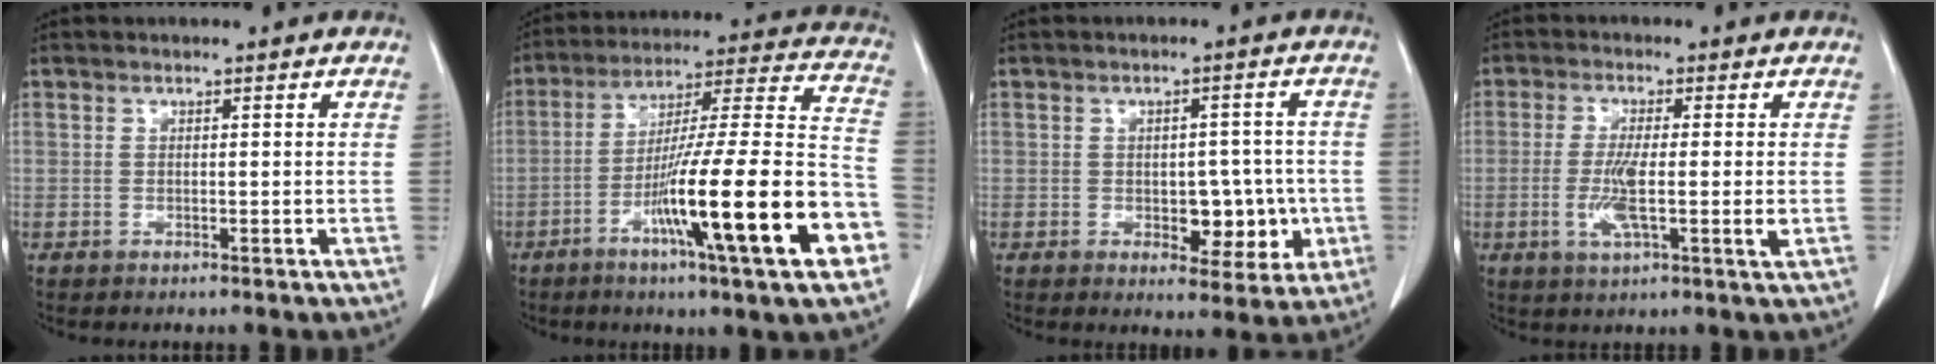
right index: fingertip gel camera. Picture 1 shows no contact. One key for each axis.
{"total": 23.7, "fx": -9.1, "fy": 0.7, "fz": 21.9, "tx": -0.300, "ty": -0.010, "tz": -0.148}
{"total": 6.8, "fx": -1.3, "fy": 3.8, "fz": 5.5, "tx": -0.055, "ty": 0.010, "tz": -0.009}
{"total": 7.0, "fx": -1.1, "fy": 0.7, "fz": 6.9, "tx": -0.129, "ty": -0.013, "tz": -0.023}